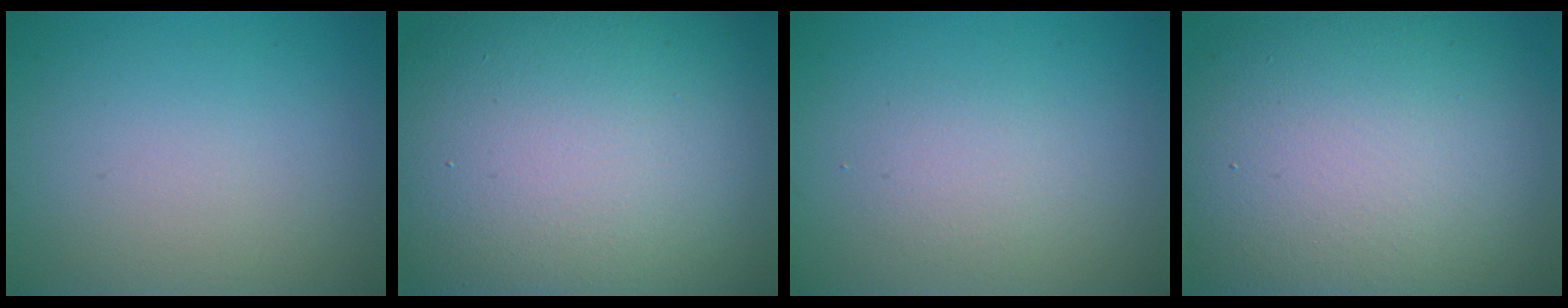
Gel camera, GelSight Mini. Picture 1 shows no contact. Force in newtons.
{"total": 19.7, "press": 19.6, "slide": 1.3}
{"total": 1.7, "press": 1.7, "slide": 0.0}
{"total": 15.0, "press": 15.0, "slide": 0.4}